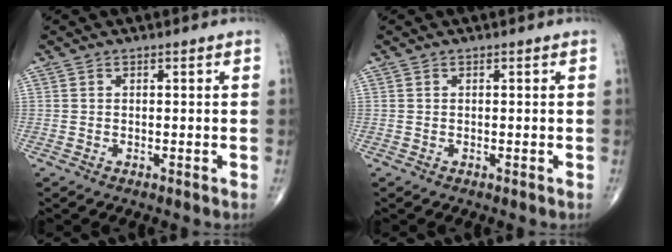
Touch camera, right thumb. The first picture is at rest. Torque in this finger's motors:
{"motor_torque": [0.00, 0.00, 0.00, 0.00, 0.01]}